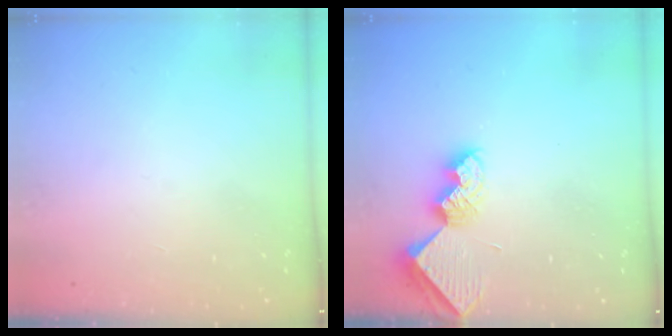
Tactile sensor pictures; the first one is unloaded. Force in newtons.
{"total": 9.8, "press": 9.7, "slide": 0.8}